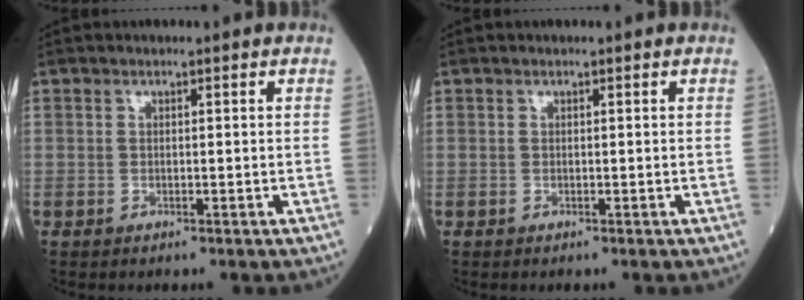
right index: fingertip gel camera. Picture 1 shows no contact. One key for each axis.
{"total": 0.0}